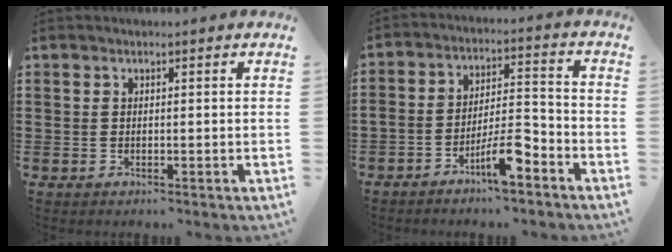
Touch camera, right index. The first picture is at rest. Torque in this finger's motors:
{"motor_torque": [2.14, 0.00, 0.86, 0.14]}